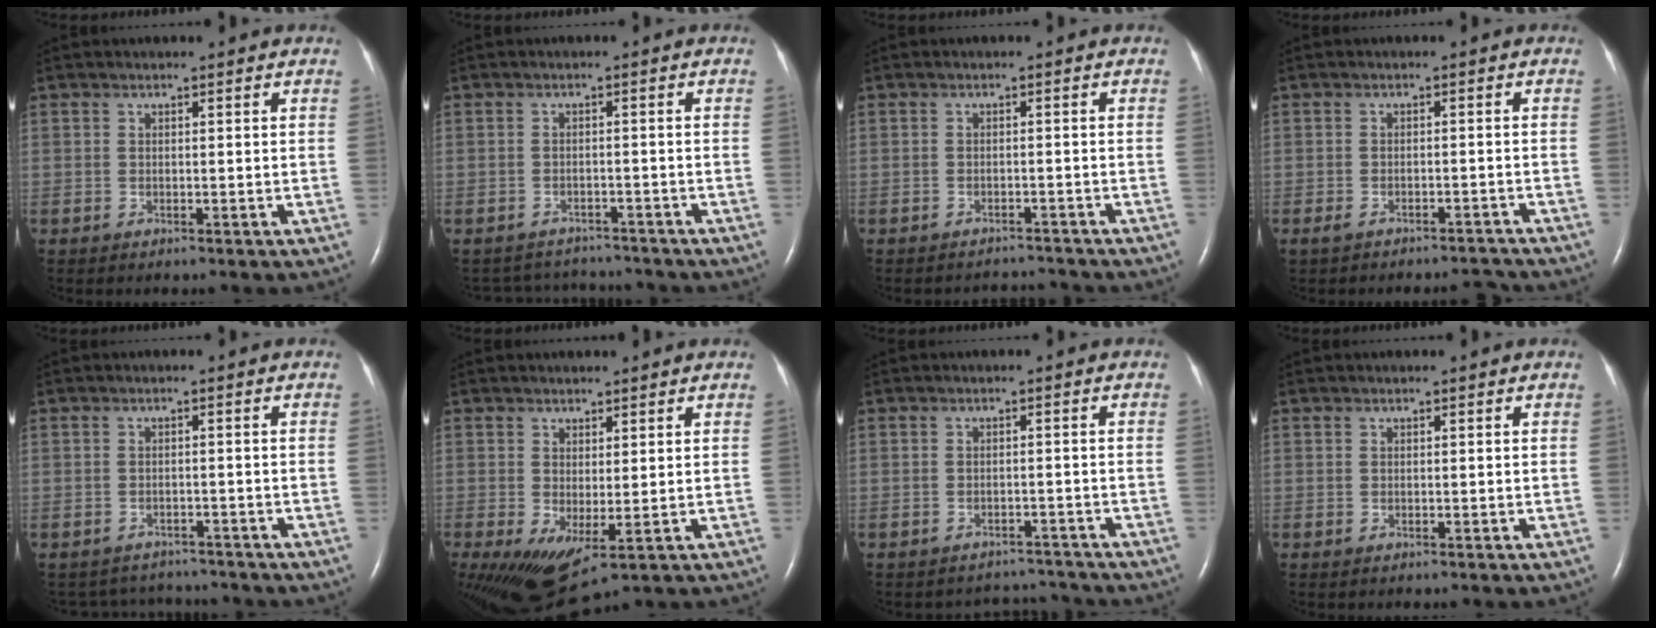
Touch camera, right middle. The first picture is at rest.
{"total": 6.2, "force": [-6.0, 1.4, -0.4], "torque": [0.003, 0.015, -0.078]}
{"total": 3.3, "force": [-3.1, 0.1, -0.9], "torque": [0.012, -0.002, -0.045]}
{"total": 4.3, "force": [-3.9, 1.3, 1.1], "torque": [-0.017, 0.005, -0.055]}
{"total": 5.7, "force": [-5.5, 1.3, -0.5], "torque": [0.004, 0.014, -0.071]}
{"total": 7.3, "force": [-1.5, 2.5, 6.7], "torque": [-0.123, -0.014, -0.009]}
{"total": 4.4, "force": [-4.2, 0.8, -1.3], "torque": [0.014, 0.014, -0.055]}
{"total": 0.0}